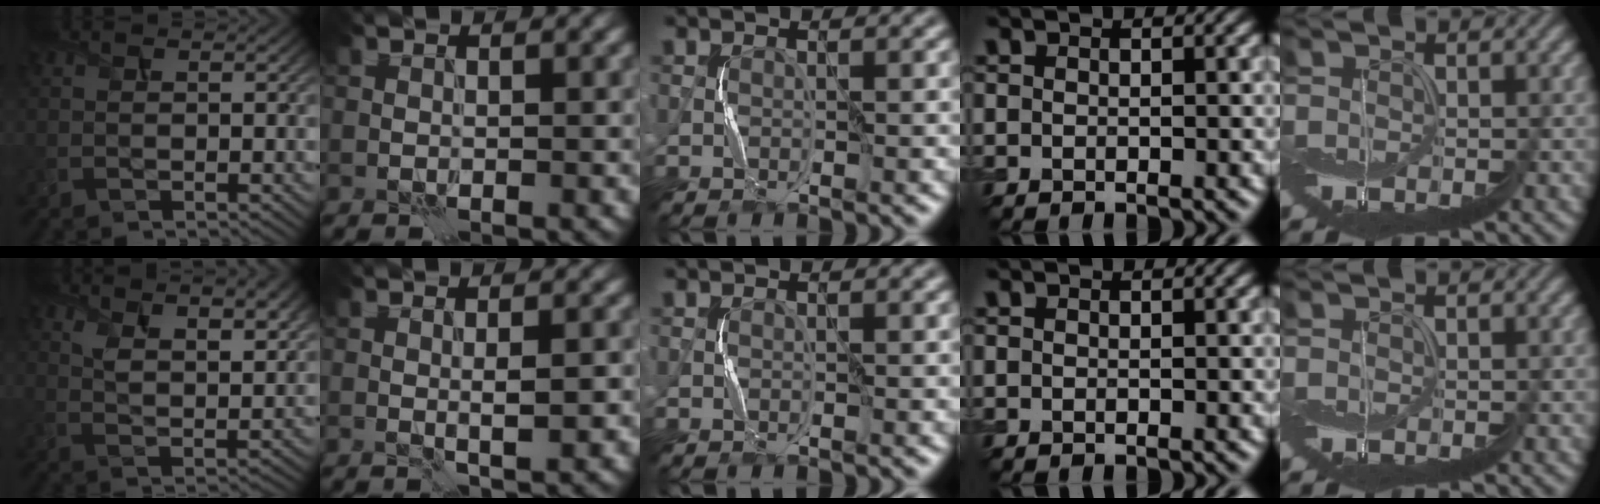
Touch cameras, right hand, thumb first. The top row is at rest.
{"thumb": {"total": 9.8, "force": [6.3, 3.8, 6.6], "torque": [-0.118, 0.001, 0.103]}, "index": {"total": 2.2, "force": [-0.1, 0.3, 2.2], "torque": [-0.036, -0.001, 0.000]}}